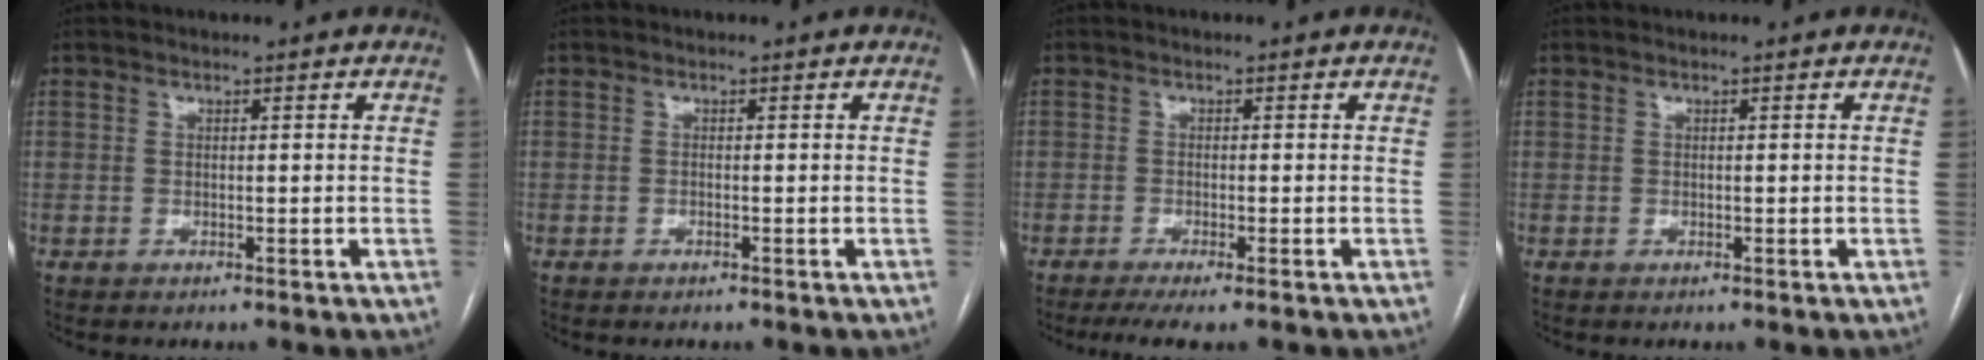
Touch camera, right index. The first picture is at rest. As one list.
[{"total": 0.0}, {"total": 4.1, "force": [-2.9, 0.1, 2.9], "torque": [-0.048, -0.010, -0.049]}, {"total": 0.0}]